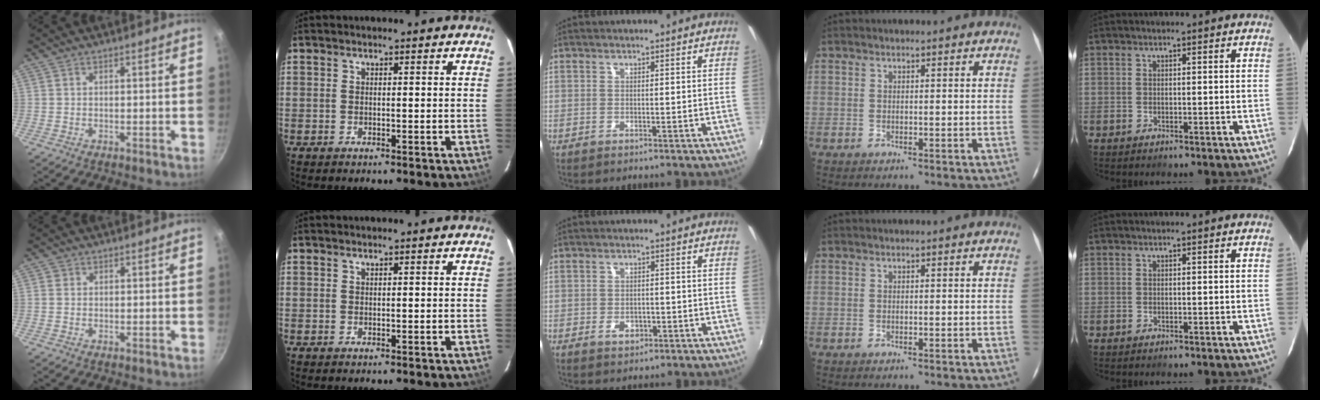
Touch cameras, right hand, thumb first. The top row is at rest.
{"thumb": {"total": 1.1, "force": [0.2, 1.0, 0.3], "torque": [-0.001, 0.001, 0.000]}, "middle": {"total": 2.8, "force": [-1.2, 2.0, 1.4], "torque": [-0.026, -0.002, -0.017]}}